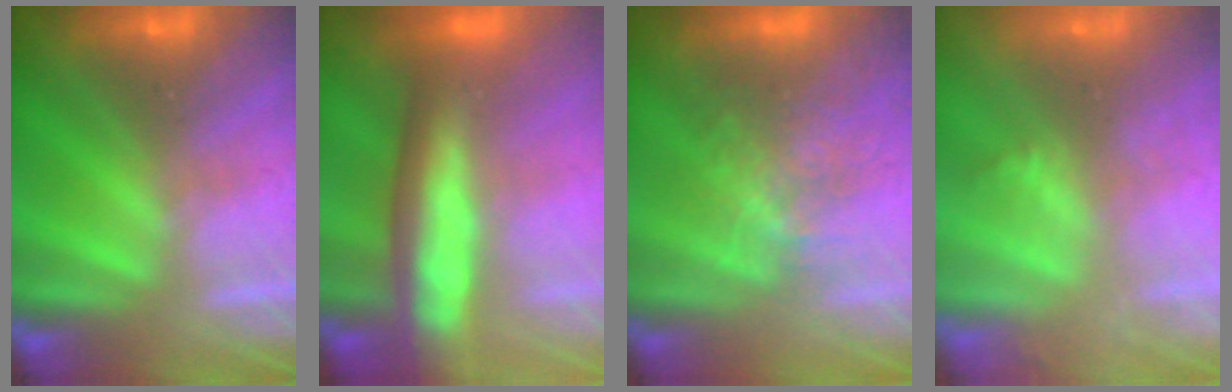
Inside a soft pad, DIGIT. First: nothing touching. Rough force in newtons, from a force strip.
{"total": 5.8}
{"total": 3.7}
{"total": 2.0}